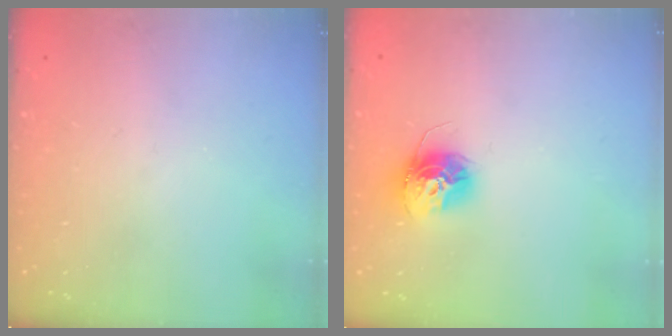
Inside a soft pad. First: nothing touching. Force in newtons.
{"total": 12.4, "press": 12.4, "slide": 1.0}